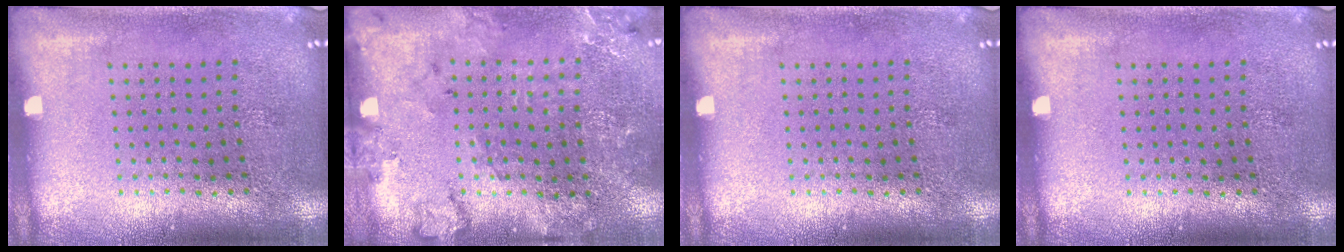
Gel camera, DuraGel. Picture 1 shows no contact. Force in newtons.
{"total": 1.8, "press": 1.7, "slide": 0.4}
{"total": 0.0}
{"total": 0.0}